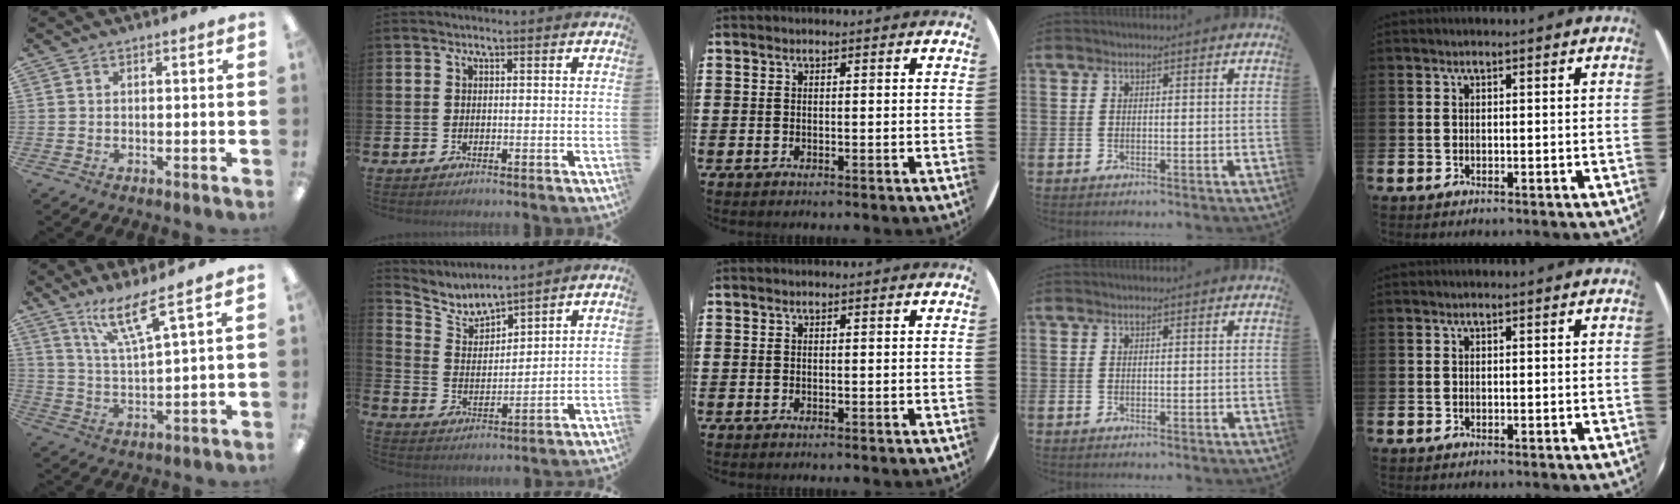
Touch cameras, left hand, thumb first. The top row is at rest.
{"thumb": {"total": 10.6, "force": [7.6, 1.5, 7.3], "torque": [-0.144, -0.033, 0.131]}, "index": {"total": 4.8, "force": [4.6, 1.1, 0.7], "torque": [-0.038, -0.033, 0.076]}}